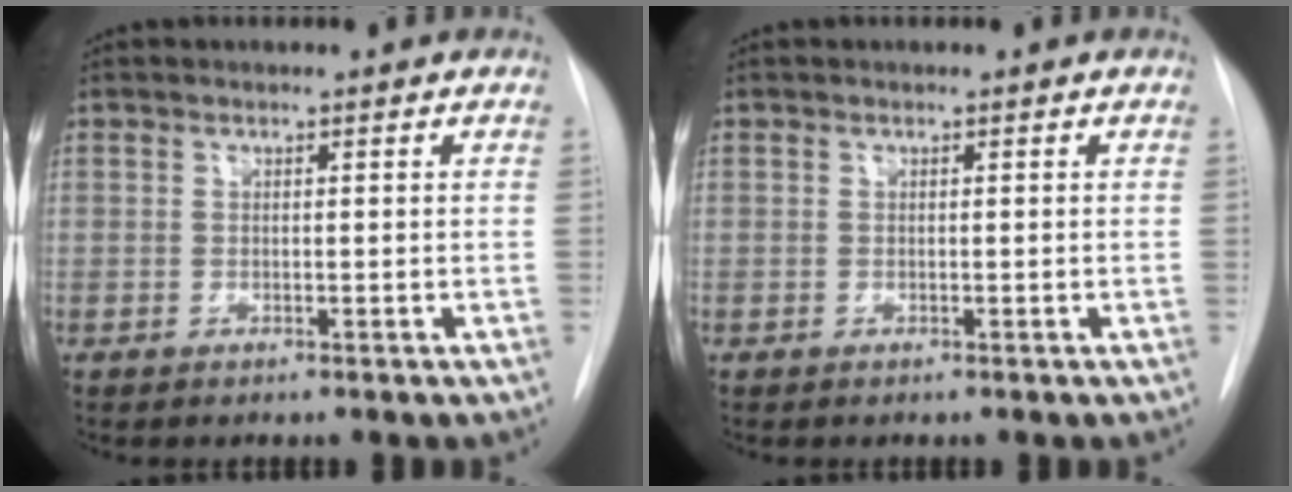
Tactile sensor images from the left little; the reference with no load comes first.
{"total": 0.0}